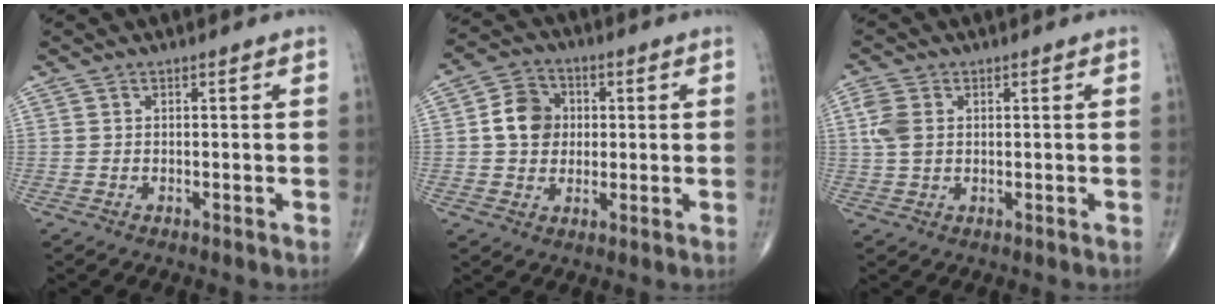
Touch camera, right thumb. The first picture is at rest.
{"total": 8.4, "force": [0.8, 7.1, 4.5], "torque": [-0.053, 0.009, 0.005]}
{"total": 6.5, "force": [0.8, 4.4, 4.7], "torque": [-0.118, 0.017, 0.016]}